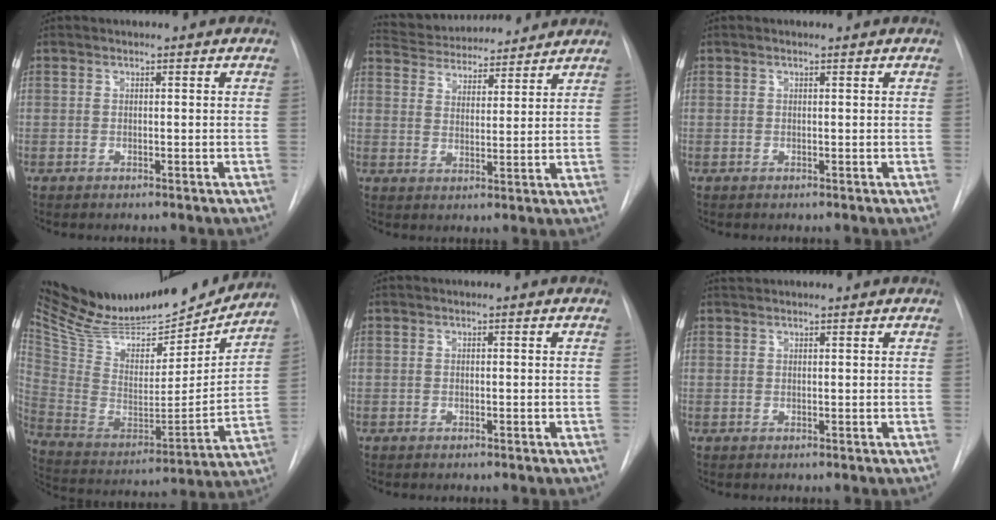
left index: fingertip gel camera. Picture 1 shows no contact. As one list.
[{"total": 14.4, "force": [13.5, 3.1, 3.8], "torque": [-0.061, 0.024, 0.205]}, {"total": 0.6, "force": [0.6, 0.0, 0.3], "torque": [-0.010, 0.010, 0.012]}, {"total": 30.1, "force": [27.3, 7.3, 10.4], "torque": [-0.213, -0.048, 0.420]}, {"total": 0.0}, {"total": 3.4, "force": [3.2, 0.3, 1.0], "torque": [-0.013, 0.034, 0.050]}]